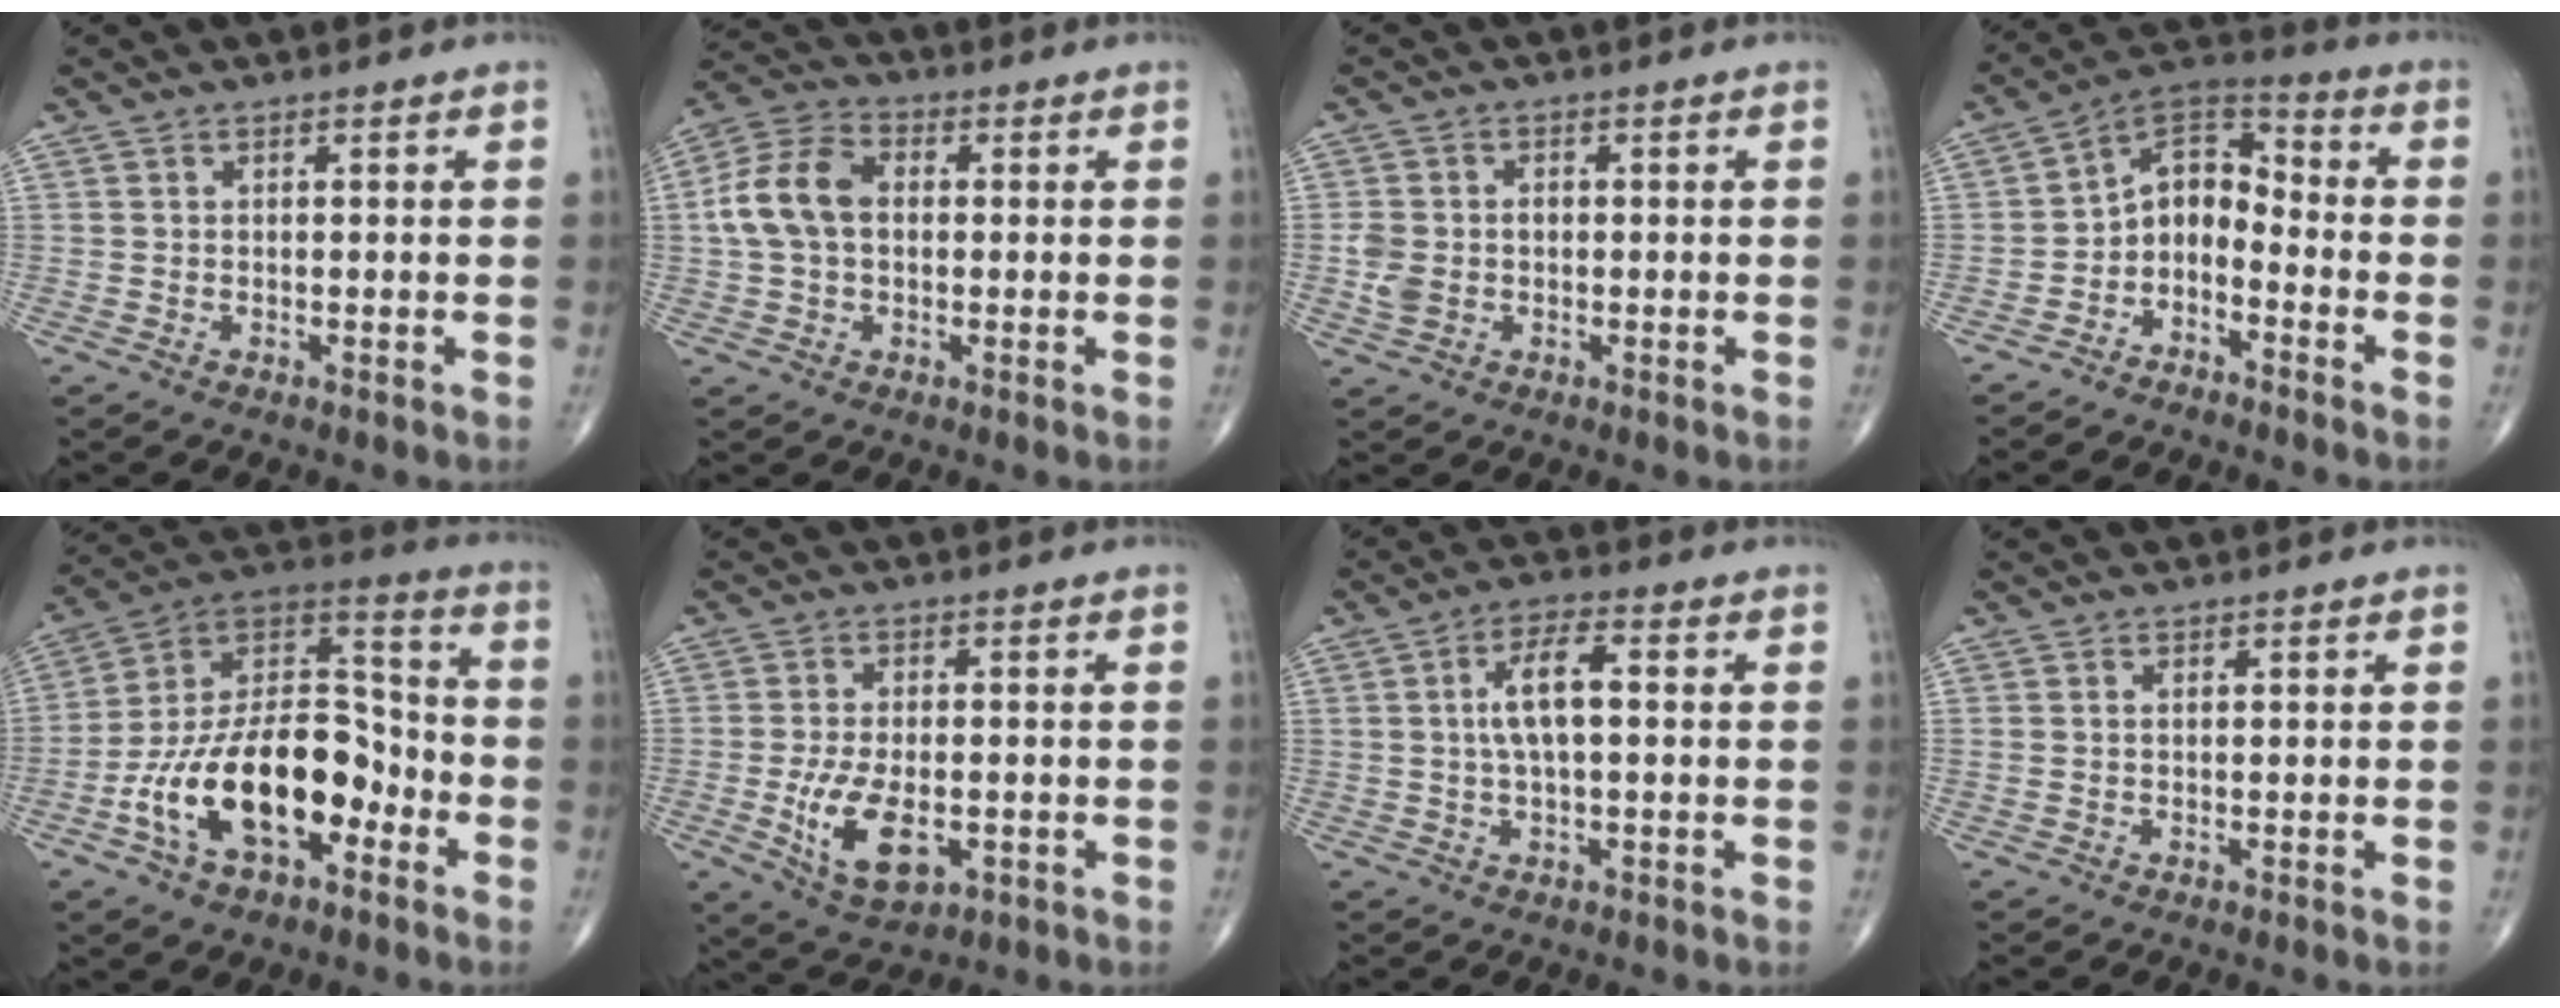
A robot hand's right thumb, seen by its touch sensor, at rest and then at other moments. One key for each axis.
{"total": 10.1, "fx": 0.6, "fy": 7.0, "fz": 7.3, "tx": -0.147, "ty": 0.029, "tz": 0.004}
{"total": 4.8, "fx": -0.7, "fy": 3.8, "fz": 2.8, "tx": -0.054, "ty": 0.011, "tz": -0.009}
{"total": 9.0, "fx": -4.0, "fy": 5.9, "fz": 5.5, "tx": -0.068, "ty": 0.073, "tz": -0.088}
{"total": 21.8, "fx": -7.7, "fy": 11.9, "fz": 16.5, "tx": -0.262, "ty": 0.067, "tz": -0.134}
{"total": 9.9, "fx": -2.6, "fy": 5.2, "fz": 8.1, "tx": -0.144, "ty": -0.004, "tz": -0.033}
{"total": 7.2, "fx": 0.6, "fy": 2.7, "fz": 6.6, "tx": -0.127, "ty": 0.016, "tz": 0.008}
{"total": 0.8, "fx": 0.1, "fy": 0.5, "fz": 0.6, "tx": -0.019, "ty": 0.009, "tz": 0.008}